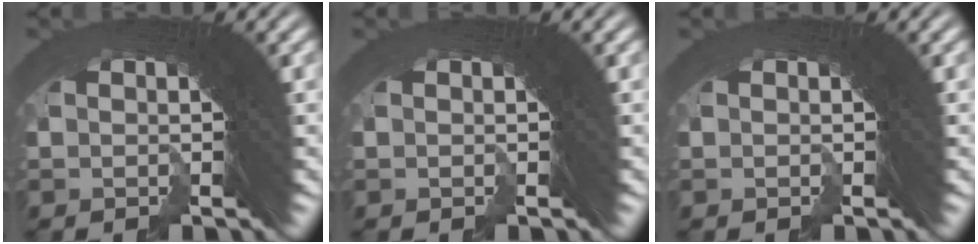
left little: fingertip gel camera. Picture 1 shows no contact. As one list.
[{"total": 0.0}, {"total": 0.0}]